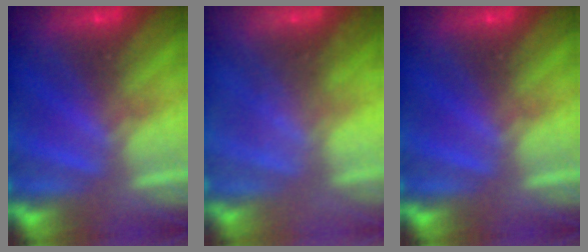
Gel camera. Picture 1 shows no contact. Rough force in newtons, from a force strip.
{"total": 2.2}
{"total": 0.0}